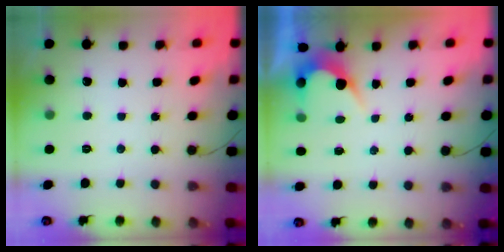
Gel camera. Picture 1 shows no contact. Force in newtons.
{"total": 3.2, "press": 3.2, "slide": 0.2}